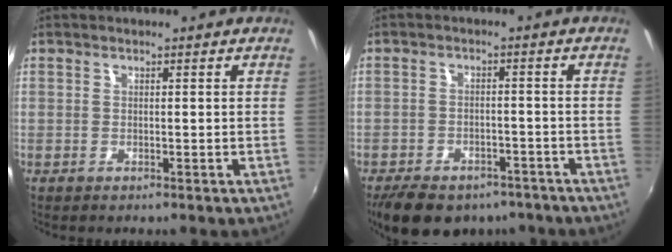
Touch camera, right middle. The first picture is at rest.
{"total": 14.4, "force": [-10.6, 7.2, 6.6], "torque": [-0.148, -0.008, -0.145]}